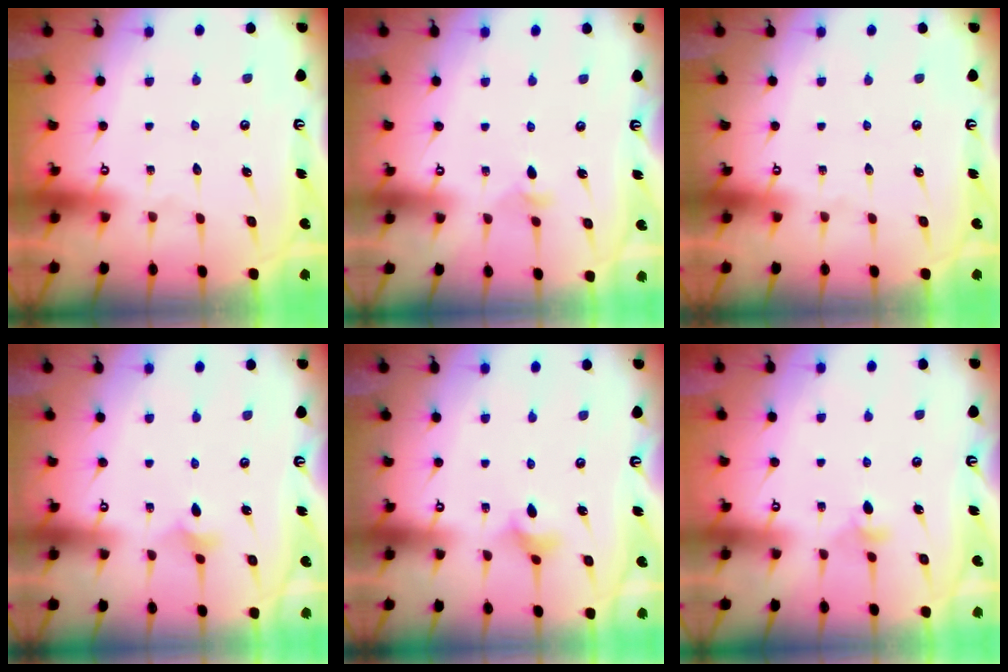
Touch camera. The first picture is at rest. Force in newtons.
{"total": 3.3, "press": 3.1, "slide": 0.9}
{"total": 0.0}
{"total": 2.9, "press": 2.9, "slide": 0.5}
{"total": 3.4, "press": 3.3, "slide": 0.6}
{"total": 2.9, "press": 2.8, "slide": 0.6}